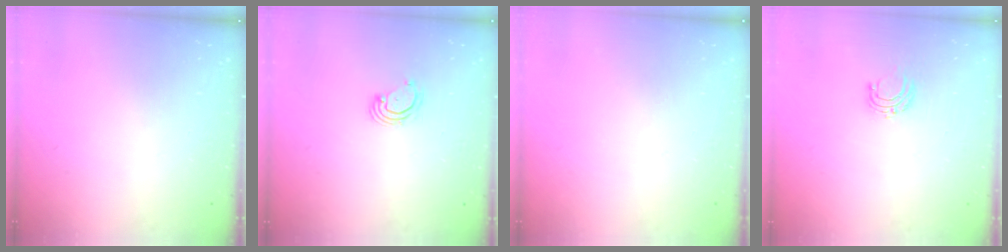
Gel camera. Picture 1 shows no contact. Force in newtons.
{"total": 3.0, "press": 3.0, "slide": 0.2}
{"total": 0.0}
{"total": 5.2, "press": 5.1, "slide": 0.5}